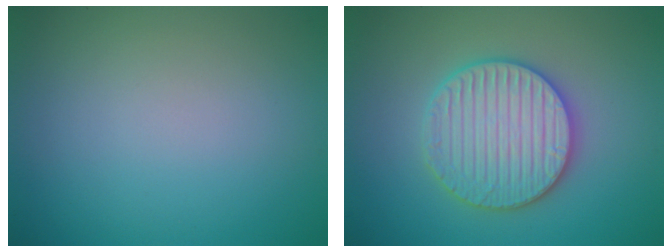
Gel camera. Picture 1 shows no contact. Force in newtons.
{"total": 5.8, "press": 5.7, "slide": 1.2}